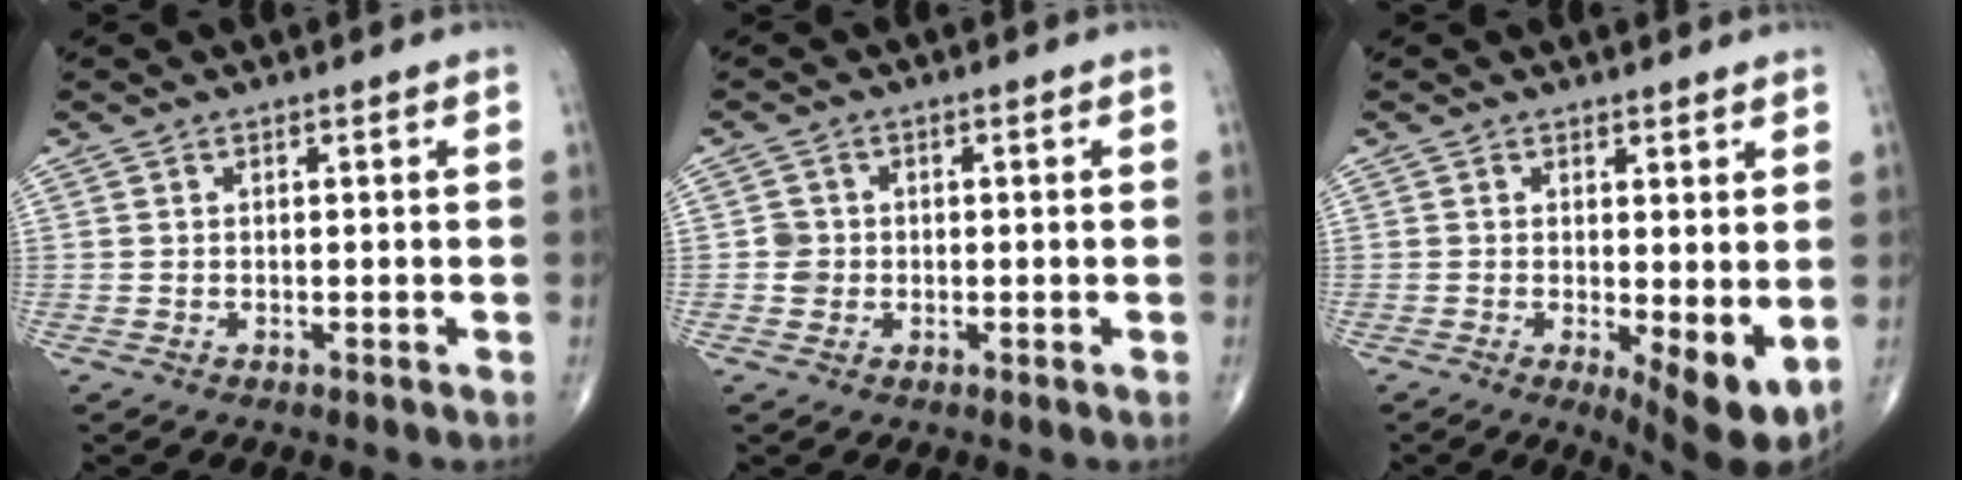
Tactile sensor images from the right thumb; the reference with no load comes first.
{"total": 2.3, "force": [-0.3, 2.2, 0.5], "torque": [0.005, 0.007, -0.006]}
{"total": 7.4, "force": [-0.6, 2.4, 7.0], "torque": [-0.100, -0.021, -0.005]}